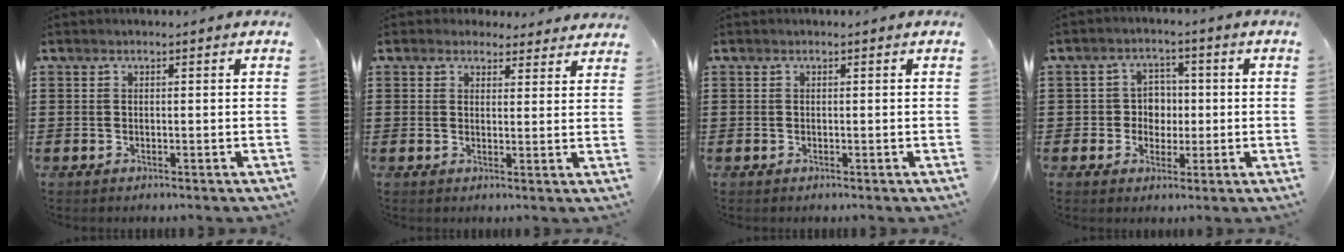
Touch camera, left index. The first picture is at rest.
{"total": 3.0, "force": [2.7, 1.3, 0.3], "torque": [-0.008, -0.005, 0.050]}
{"total": 0.0}
{"total": 4.2, "force": [-0.2, 4.0, 1.5], "torque": [-0.039, 0.007, -0.011]}